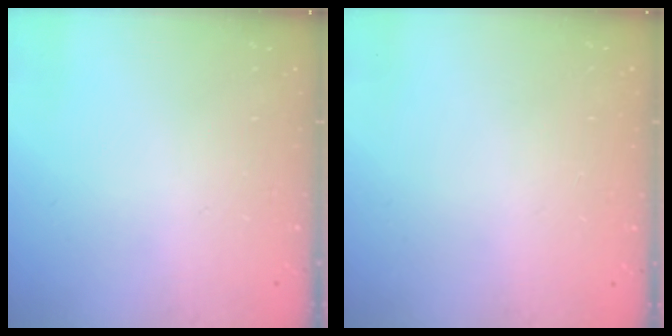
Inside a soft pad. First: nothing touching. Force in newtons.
{"total": 0.0}